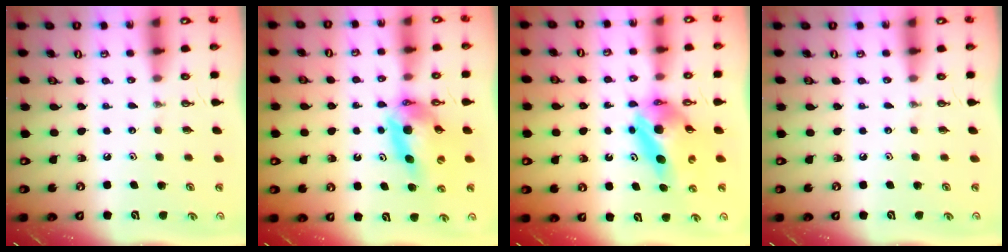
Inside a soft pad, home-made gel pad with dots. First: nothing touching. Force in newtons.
{"total": 11.3, "press": 11.2, "slide": 1.0}
{"total": 9.6, "press": 9.5, "slide": 0.9}
{"total": 0.0}